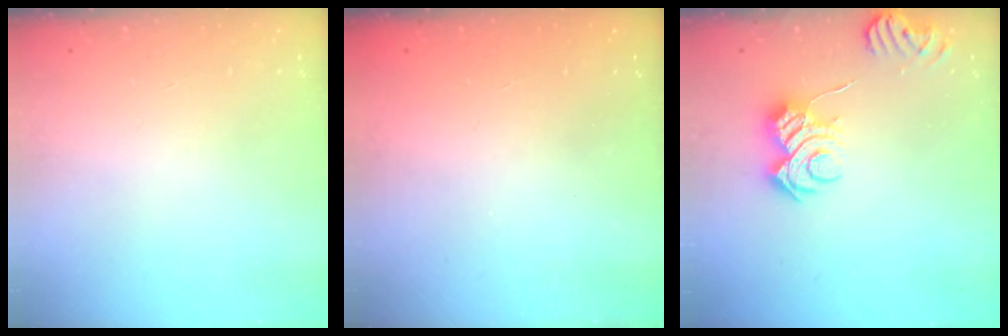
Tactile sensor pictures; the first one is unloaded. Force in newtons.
{"total": 2.5, "press": 2.4, "slide": 0.8}
{"total": 8.5, "press": 8.5, "slide": 0.7}